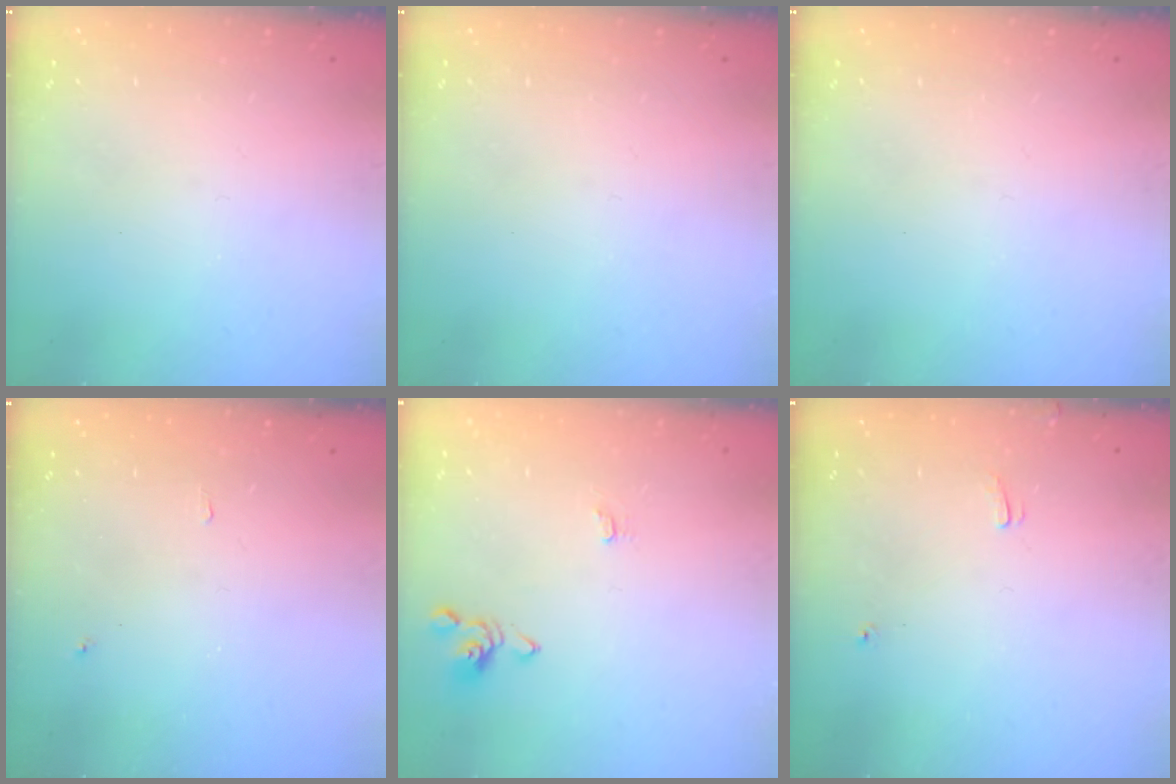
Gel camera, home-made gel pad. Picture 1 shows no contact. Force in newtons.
{"total": 0.0}
{"total": 0.0}
{"total": 4.8, "press": 4.7, "slide": 0.4}
{"total": 0.0}
{"total": 5.4, "press": 5.4, "slide": 0.1}